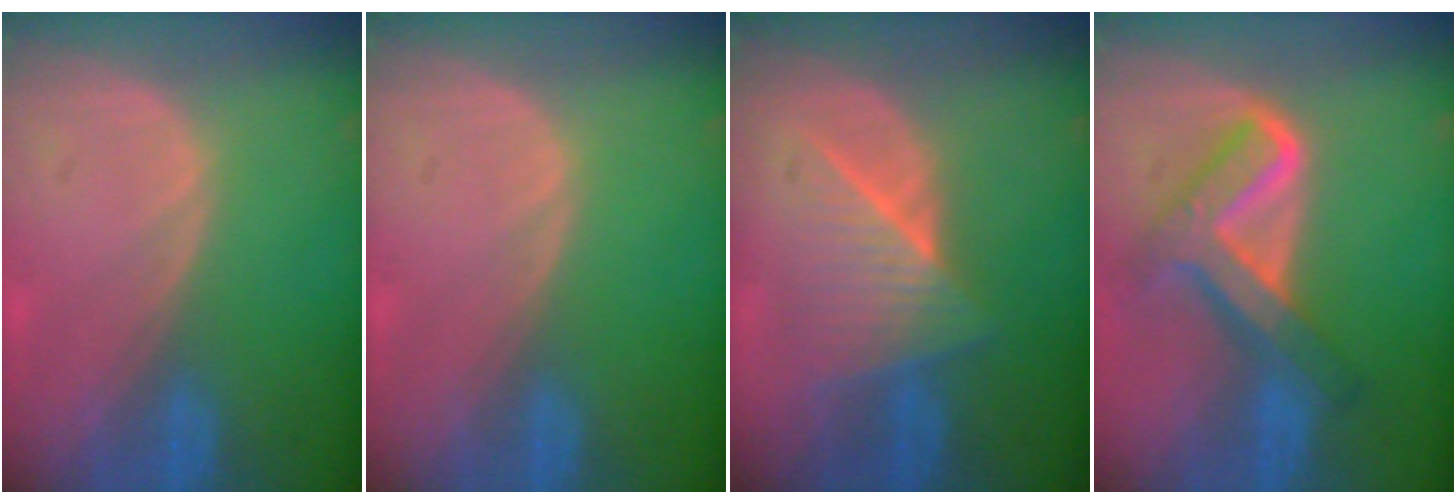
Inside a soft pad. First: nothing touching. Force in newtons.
{"total": 0.0}
{"total": 6.6, "press": 6.6, "slide": 0.6}
{"total": 8.2, "press": 8.2, "slide": 0.7}